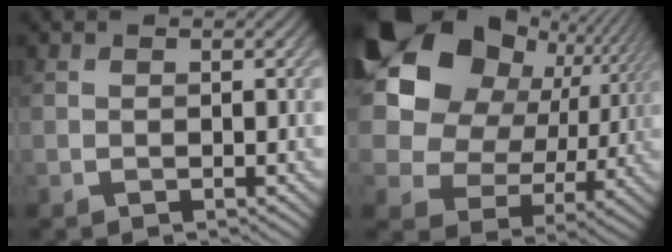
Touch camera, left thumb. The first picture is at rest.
{"total": 18.3, "force": [7.3, 13.5, 9.8], "torque": [-0.224, 0.022, 0.131]}